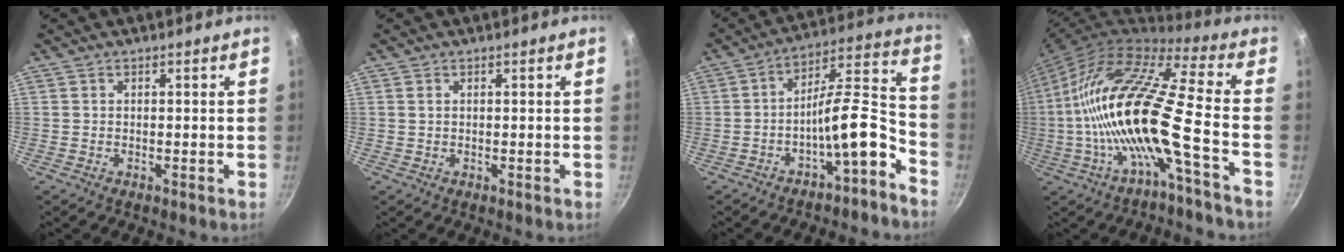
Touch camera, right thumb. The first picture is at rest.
{"total": 0.6, "force": [0.2, 0.3, 0.4], "torque": [-0.008, 0.000, 0.004]}
{"total": 12.0, "force": [-6.4, 3.3, 9.6], "torque": [-0.125, 0.079, -0.101]}
{"total": 20.6, "force": [-5.5, 3.2, 19.6], "torque": [-0.360, 0.035, -0.122]}